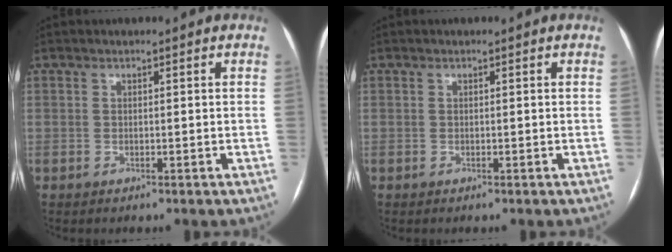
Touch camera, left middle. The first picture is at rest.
{"total": 0.0}